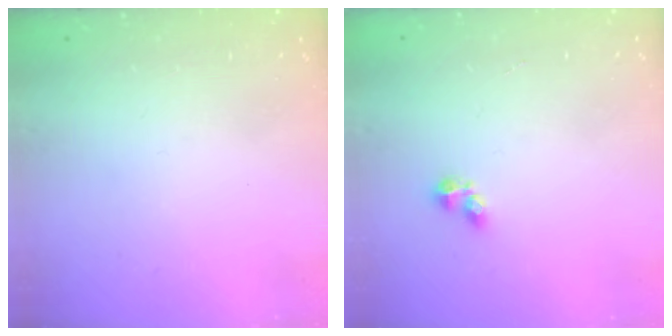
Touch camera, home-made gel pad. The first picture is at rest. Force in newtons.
{"total": 2.6, "press": 2.5, "slide": 0.5}